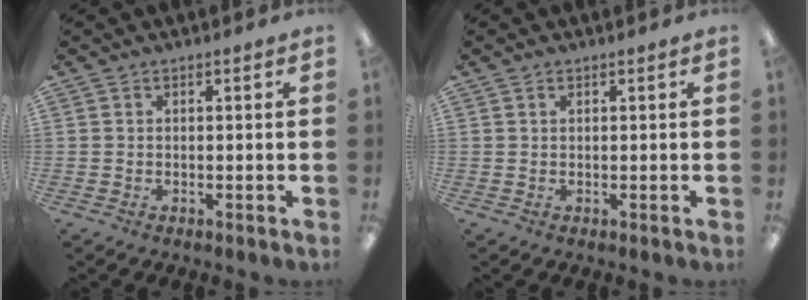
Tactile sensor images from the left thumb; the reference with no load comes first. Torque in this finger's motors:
{"motor_torque": [0.30, -0.20, -0.11, -0.06, -0.02]}